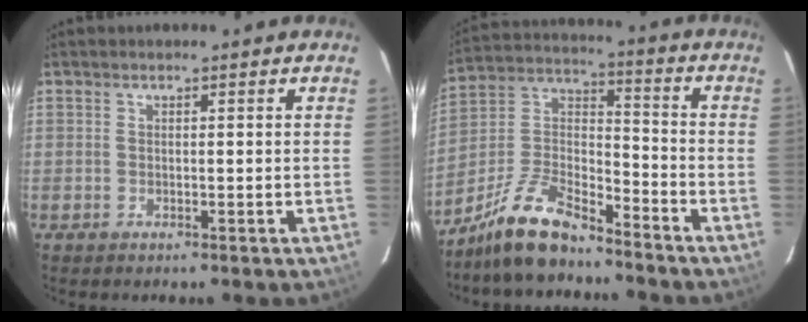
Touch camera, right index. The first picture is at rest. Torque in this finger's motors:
{"motor_torque": [0.85, -1.03, 0.22, 0.06]}